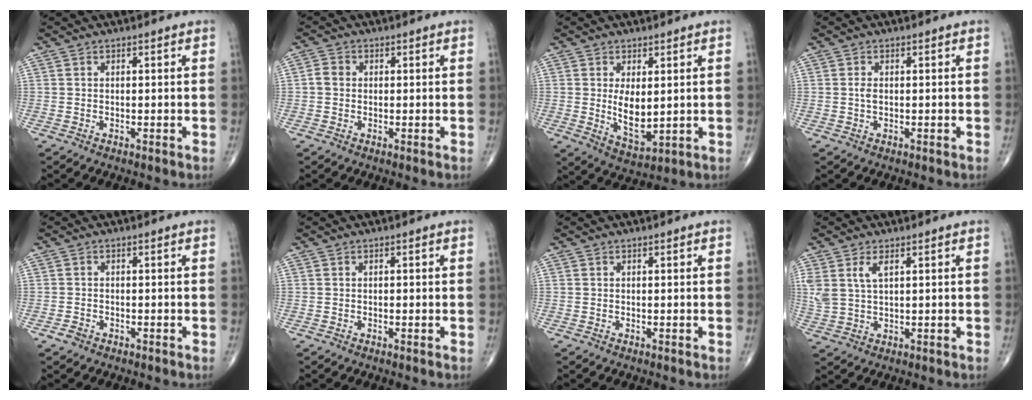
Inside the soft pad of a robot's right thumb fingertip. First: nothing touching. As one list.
[{"total": 2.2, "force": [0.0, 1.9, 1.1], "torque": [-0.017, 0.007, -0.004]}, {"total": 7.3, "force": [0.6, 3.7, 6.3], "torque": [-0.091, -0.021, 0.024]}, {"total": 1.1, "force": [0.0, 0.6, 0.9], "torque": [-0.016, 0.001, -0.001]}, {"total": 1.4, "force": [-0.9, 1.0, 0.5], "torque": [-0.012, 0.006, -0.017]}, {"total": 0.0}, {"total": 0.0}, {"total": 4.9, "force": [2.1, 2.1, 3.8], "torque": [-0.092, -0.002, 0.052]}]